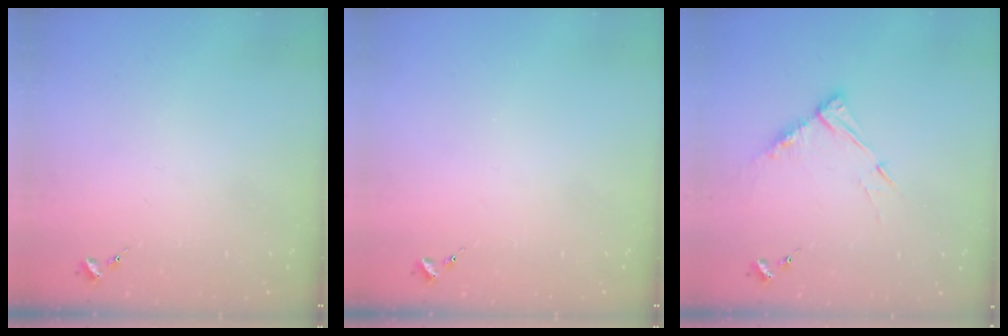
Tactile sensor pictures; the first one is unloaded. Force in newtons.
{"total": 0.0}
{"total": 9.4, "press": 9.4, "slide": 0.6}